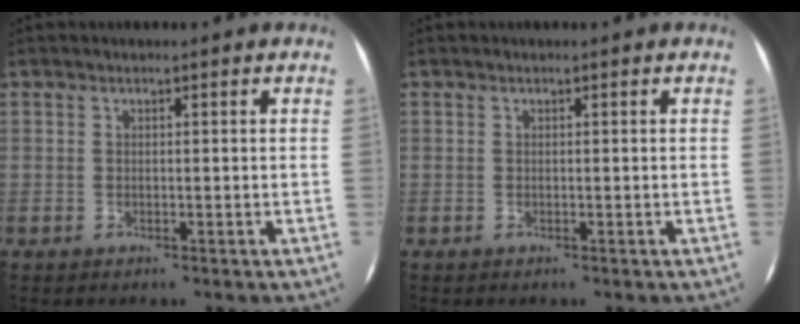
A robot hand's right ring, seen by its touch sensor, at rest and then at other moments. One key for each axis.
{"total": 0.0}